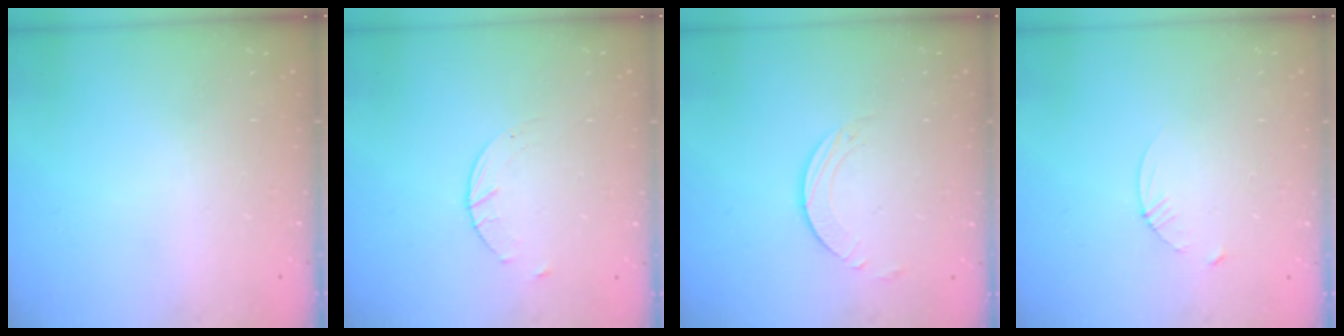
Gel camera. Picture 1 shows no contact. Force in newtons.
{"total": 3.0, "press": 3.0, "slide": 0.4}
{"total": 1.9, "press": 1.9, "slide": 0.1}
{"total": 3.4, "press": 3.3, "slide": 0.3}